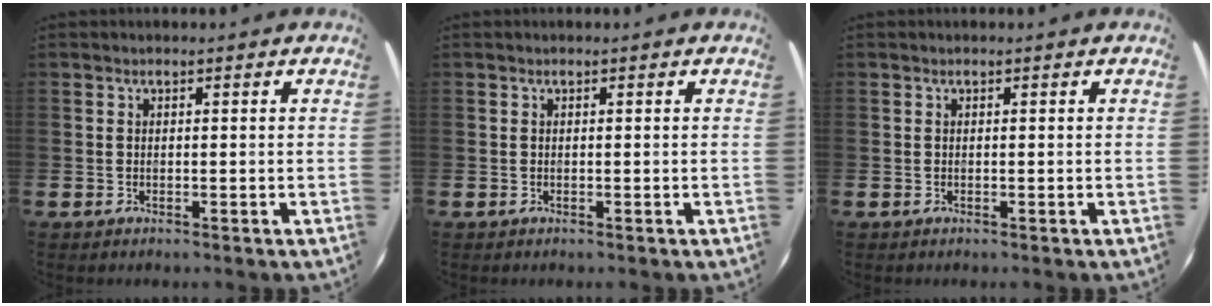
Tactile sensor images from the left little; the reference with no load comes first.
{"total": 0.0}
{"total": 0.0}